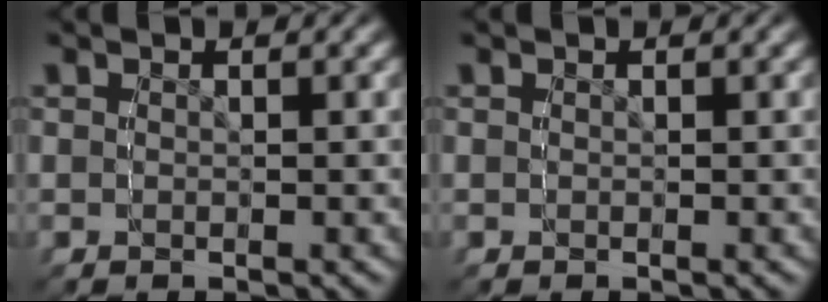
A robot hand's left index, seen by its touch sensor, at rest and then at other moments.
{"total": 0.0}